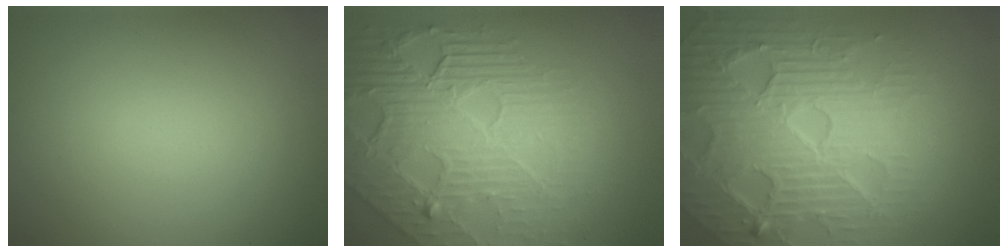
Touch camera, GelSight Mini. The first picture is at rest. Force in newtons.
{"total": 8.6, "press": 5.8, "slide": 6.4}
{"total": 7.4, "press": 7.3, "slide": 1.6}